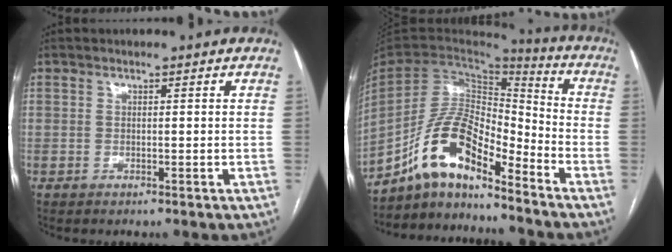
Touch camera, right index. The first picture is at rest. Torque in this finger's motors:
{"motor_torque": [1.19, -0.95, 0.94, 0.21]}